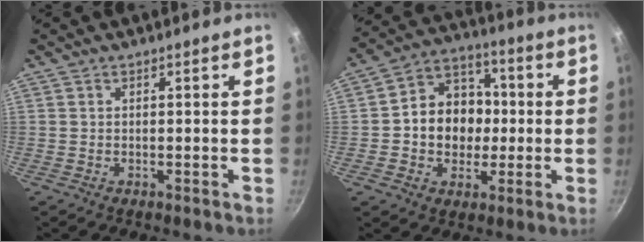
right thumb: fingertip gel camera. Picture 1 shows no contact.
{"total": 13.4, "force": [-0.5, 11.2, 7.4], "torque": [-0.077, 0.024, -0.022]}